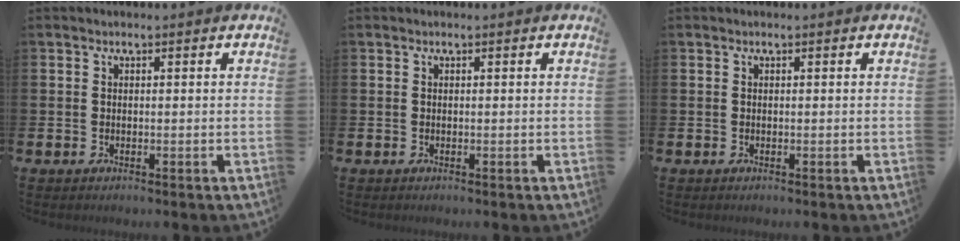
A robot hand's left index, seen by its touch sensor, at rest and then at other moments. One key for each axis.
{"total": 0.0}
{"total": 0.0}